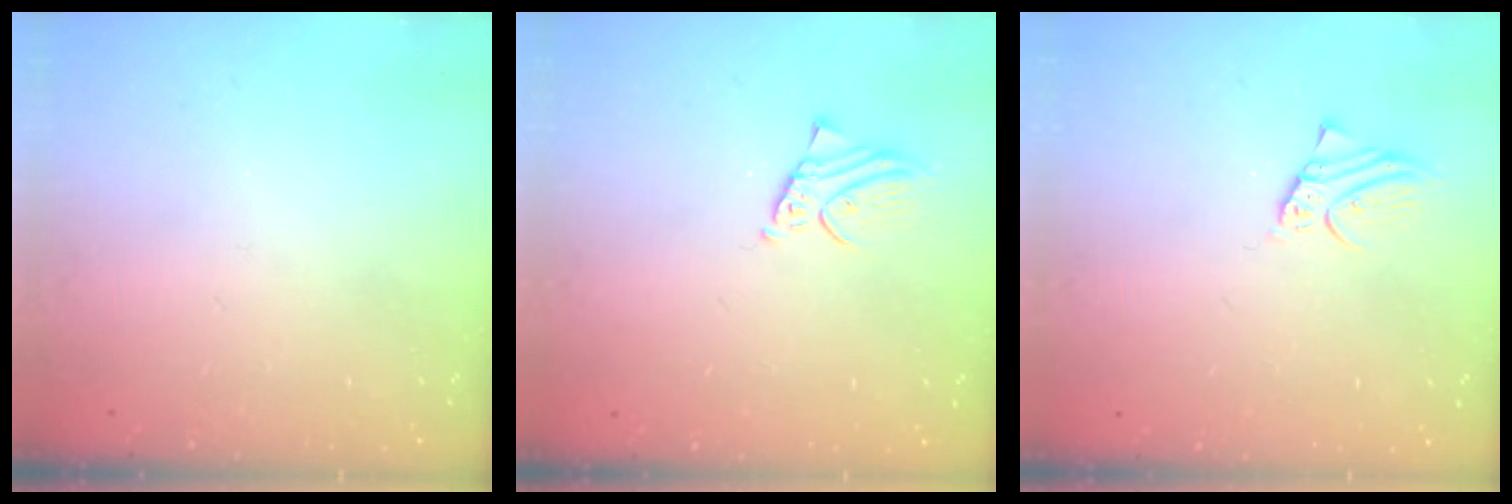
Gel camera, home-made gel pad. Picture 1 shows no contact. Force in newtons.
{"total": 2.5, "press": 2.5, "slide": 0.1}
{"total": 2.6, "press": 2.6, "slide": 0.0}